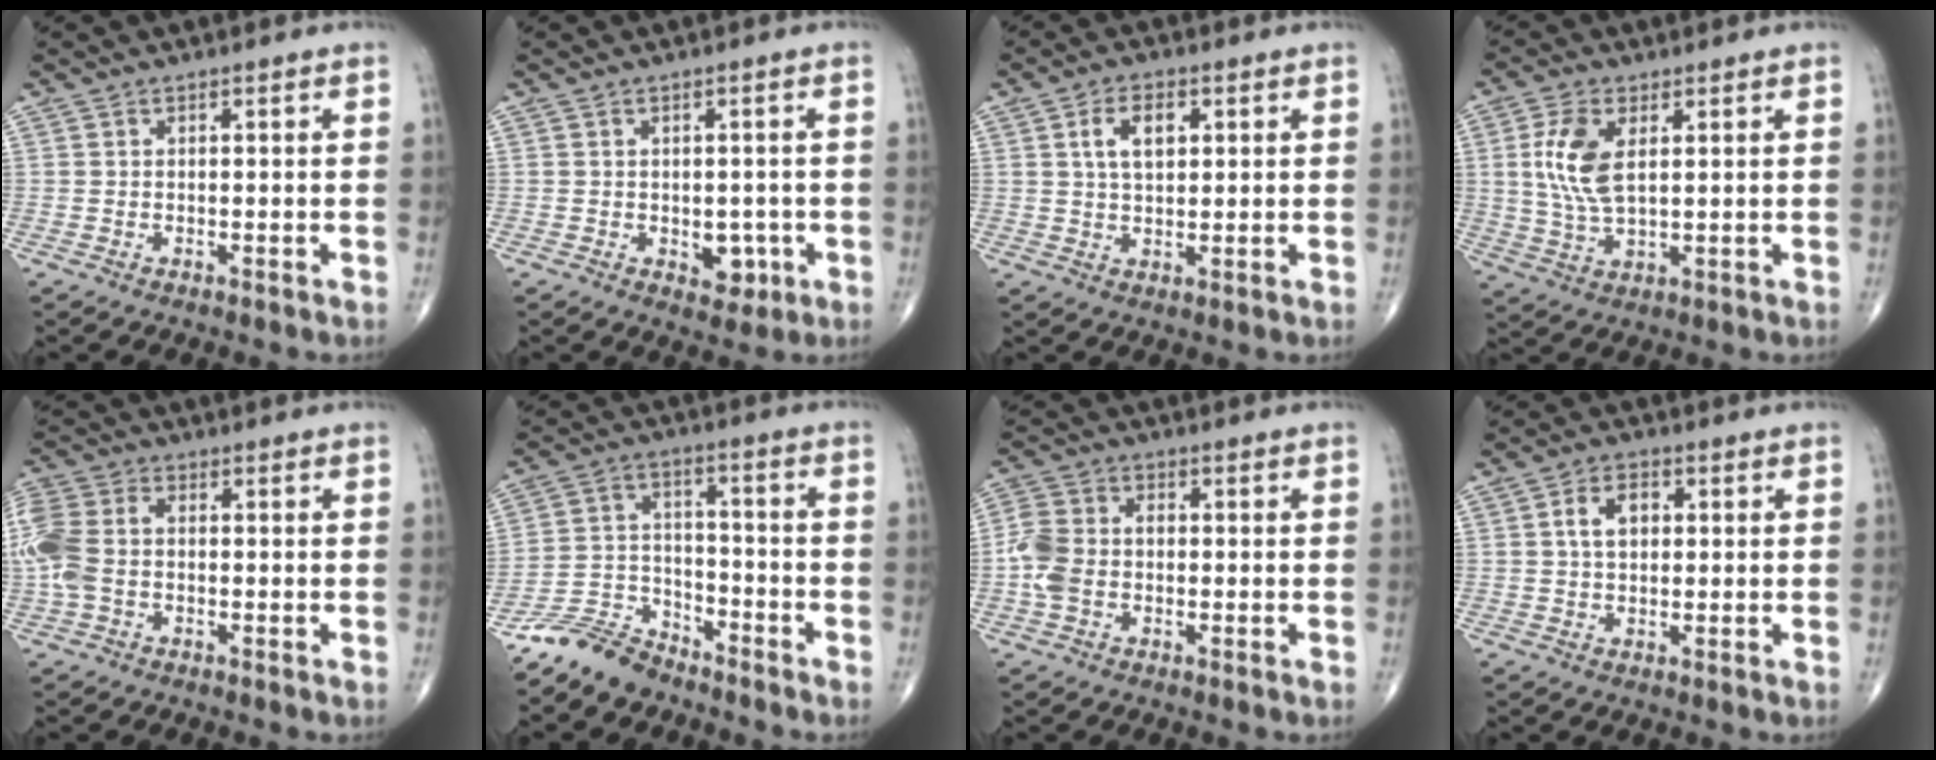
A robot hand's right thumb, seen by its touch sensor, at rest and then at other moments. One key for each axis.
{"total": 4.4, "fx": -1.1, "fy": 3.0, "fz": 3.0, "tx": -0.010, "ty": 0.002, "tz": -0.009}
{"total": 6.0, "fx": 1.8, "fy": 3.4, "fz": 4.6, "tx": -0.068, "ty": -0.002, "tz": 0.031}
{"total": 8.8, "fx": 2.2, "fy": 4.3, "fz": 7.4, "tx": -0.160, "ty": -0.009, "tz": 0.045}
{"total": 9.9, "fx": -0.9, "fy": 6.6, "fz": 7.3, "tx": -0.192, "ty": 0.024, "tz": -0.024}
{"total": 8.6, "fx": -7.5, "fy": 3.7, "fz": 1.7, "tx": -0.017, "ty": 0.055, "tz": -0.154}
{"total": 7.1, "fx": -1.3, "fy": 5.1, "fz": 4.7, "tx": -0.108, "ty": 0.024, "tz": -0.034}
{"total": 5.1, "fx": 0.9, "fy": 3.4, "fz": 3.7, "tx": -0.055, "ty": 0.009, "tz": 0.011}